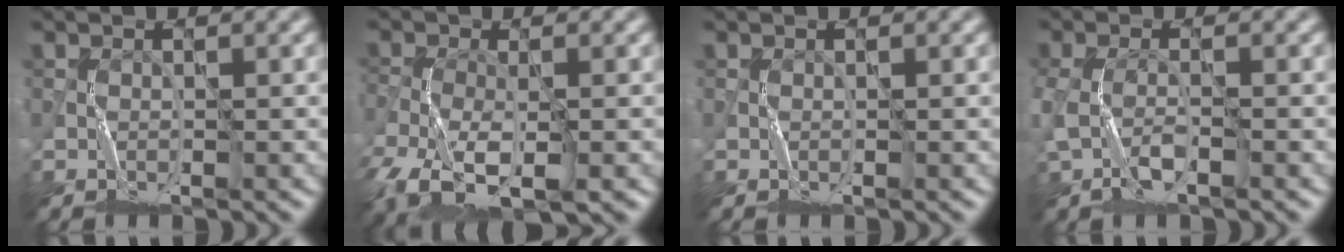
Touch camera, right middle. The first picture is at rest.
{"total": 8.3, "force": [-4.7, 3.4, 5.9], "torque": [-0.131, -0.022, -0.091]}
{"total": 0.0}
{"total": 3.3, "force": [-1.0, 1.4, 2.8], "torque": [-0.073, -0.003, -0.025]}